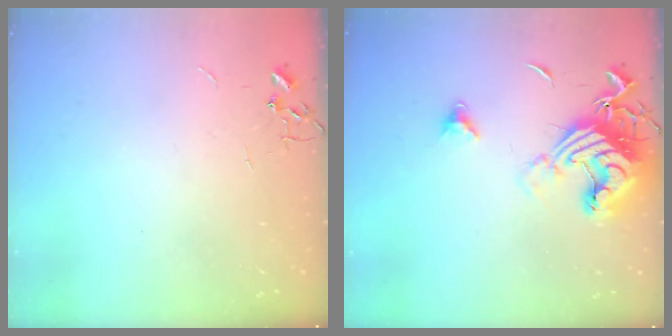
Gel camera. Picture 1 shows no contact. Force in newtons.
{"total": 16.2, "press": 16.1, "slide": 2.0}